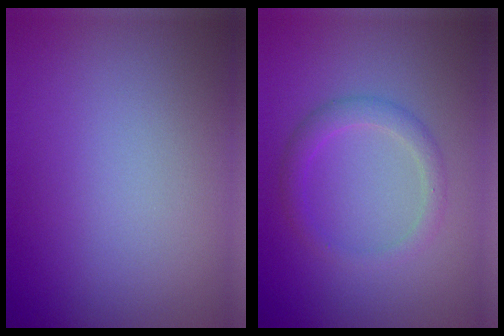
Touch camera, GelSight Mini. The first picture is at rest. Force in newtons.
{"total": 2.1, "press": 2.1, "slide": 0.1}